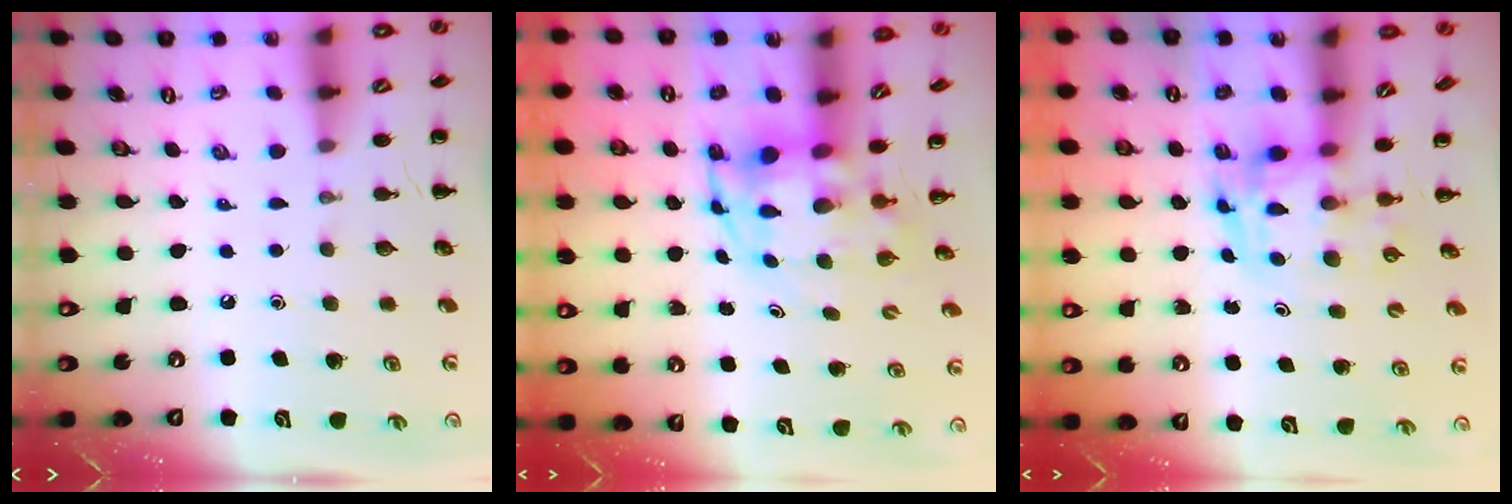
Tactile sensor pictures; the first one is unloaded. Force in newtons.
{"total": 3.6, "press": 3.5, "slide": 1.0}
{"total": 3.4, "press": 3.4, "slide": 0.6}